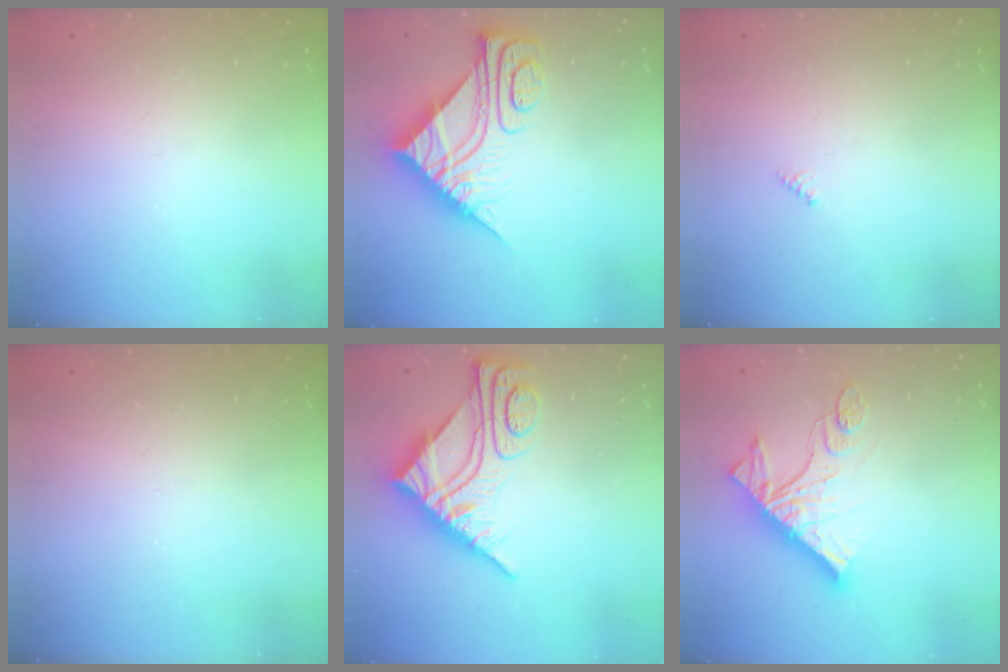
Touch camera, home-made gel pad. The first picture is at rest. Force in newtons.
{"total": 11.6, "press": 11.5, "slide": 1.1}
{"total": 2.0, "press": 2.0, "slide": 0.2}
{"total": 0.0}
{"total": 12.1, "press": 12.0, "slide": 1.4}
{"total": 15.3, "press": 15.3, "slide": 1.0}